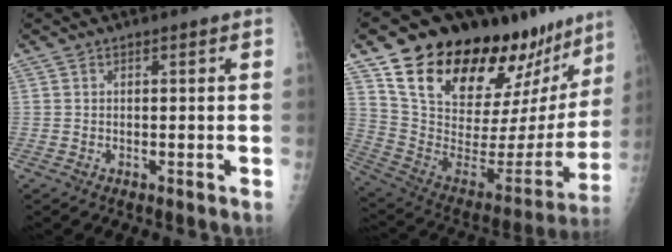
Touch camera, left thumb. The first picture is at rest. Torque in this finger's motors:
{"motor_torque": [3.38, 1.63, 1.46, -1.31, 0.42]}